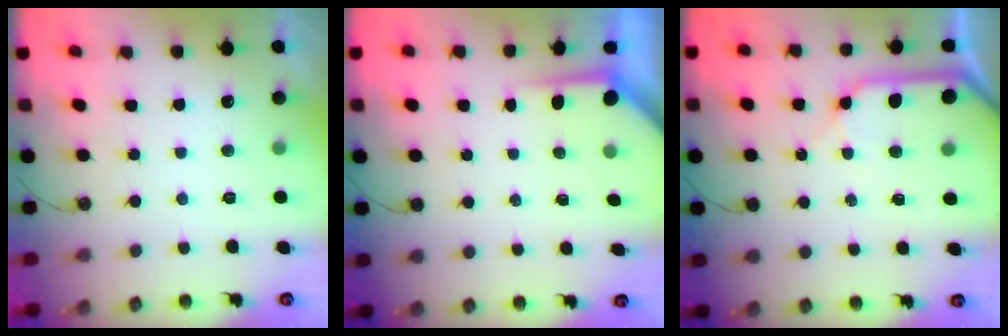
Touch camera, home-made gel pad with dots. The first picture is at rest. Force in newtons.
{"total": 3.7, "press": 3.7, "slide": 0.4}
{"total": 11.1, "press": 11.0, "slide": 1.4}